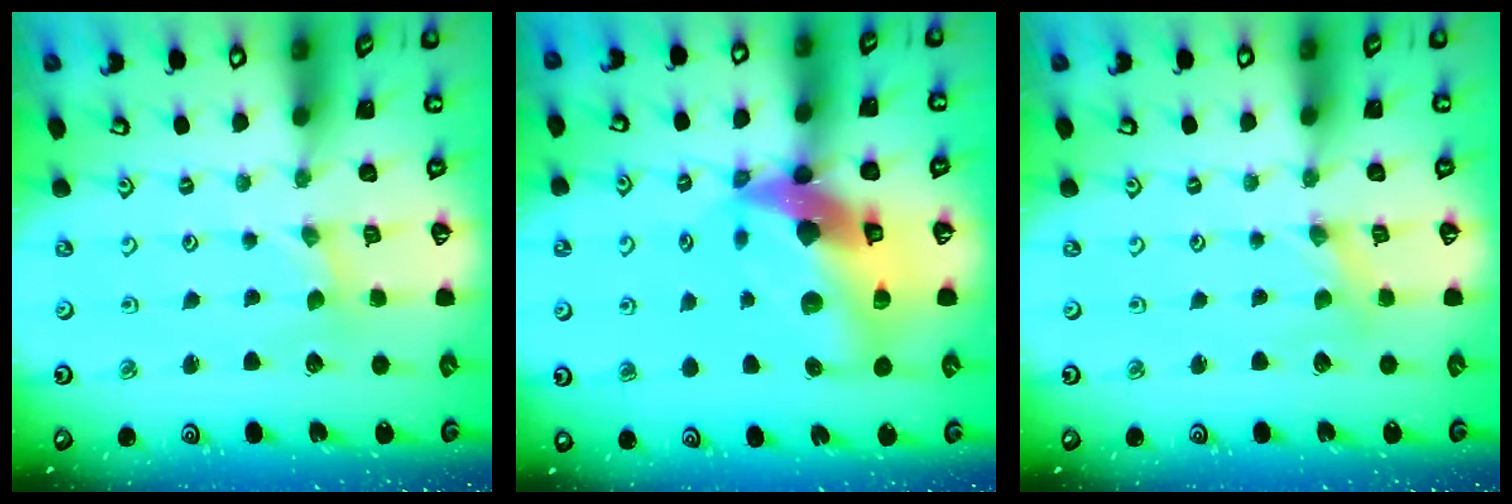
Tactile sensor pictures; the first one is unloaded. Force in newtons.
{"total": 19.8, "press": 19.6, "slide": 2.8}
{"total": 0.0}